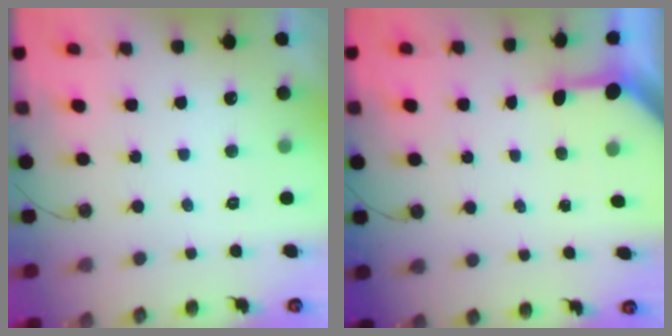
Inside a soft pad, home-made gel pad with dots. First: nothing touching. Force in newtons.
{"total": 3.2, "press": 3.2, "slide": 0.3}